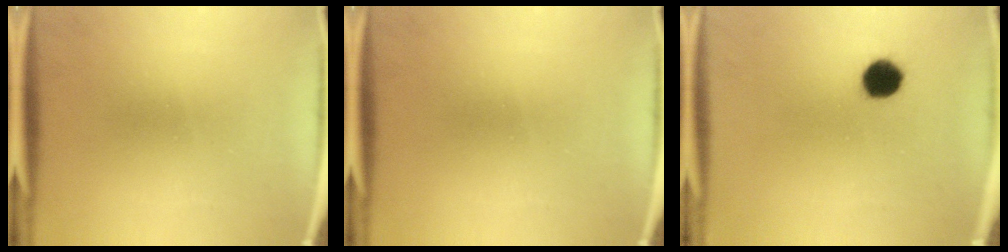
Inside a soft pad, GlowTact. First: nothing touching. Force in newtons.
{"total": 0.0}
{"total": 6.1}